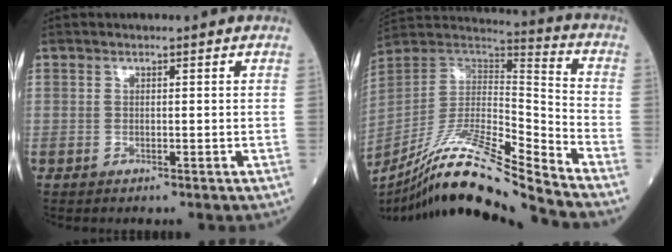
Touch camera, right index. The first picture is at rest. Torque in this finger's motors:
{"motor_torque": [0.78, -0.85, 0.20, 0.08]}